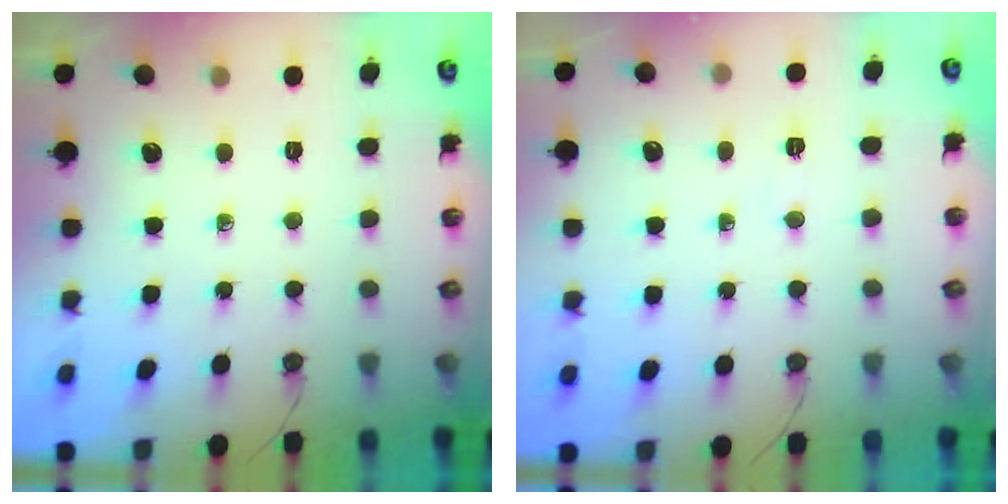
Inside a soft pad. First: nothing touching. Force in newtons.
{"total": 2.4, "press": 2.3, "slide": 0.7}